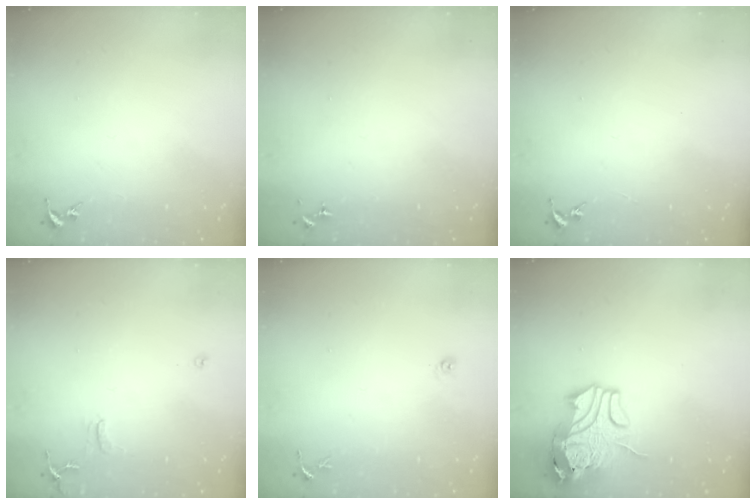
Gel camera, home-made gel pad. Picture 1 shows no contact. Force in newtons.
{"total": 0.0}
{"total": 0.0}
{"total": 7.2, "press": 7.2, "slide": 0.8}
{"total": 5.1, "press": 5.0, "slide": 0.4}
{"total": 12.8, "press": 12.7, "slide": 1.8}